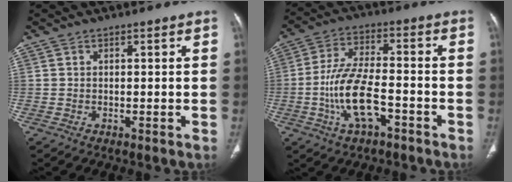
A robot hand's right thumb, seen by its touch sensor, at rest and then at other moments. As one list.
[{"total": 11.7, "force": [-4.1, 5.2, 9.7], "torque": [-0.194, 0.028, -0.076]}]